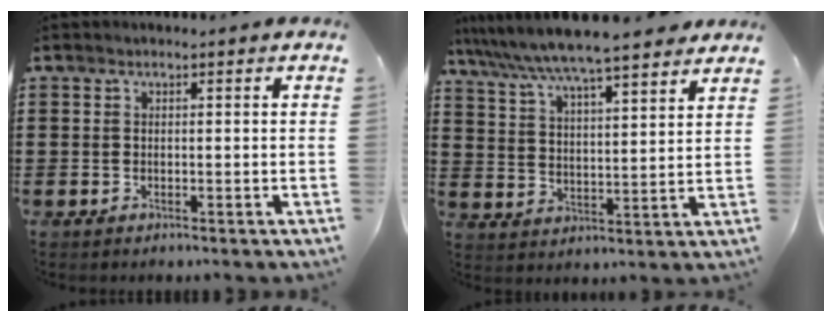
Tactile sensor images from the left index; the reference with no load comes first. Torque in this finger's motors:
{"motor_torque": [1.62, -0.51, 1.05, 0.21]}